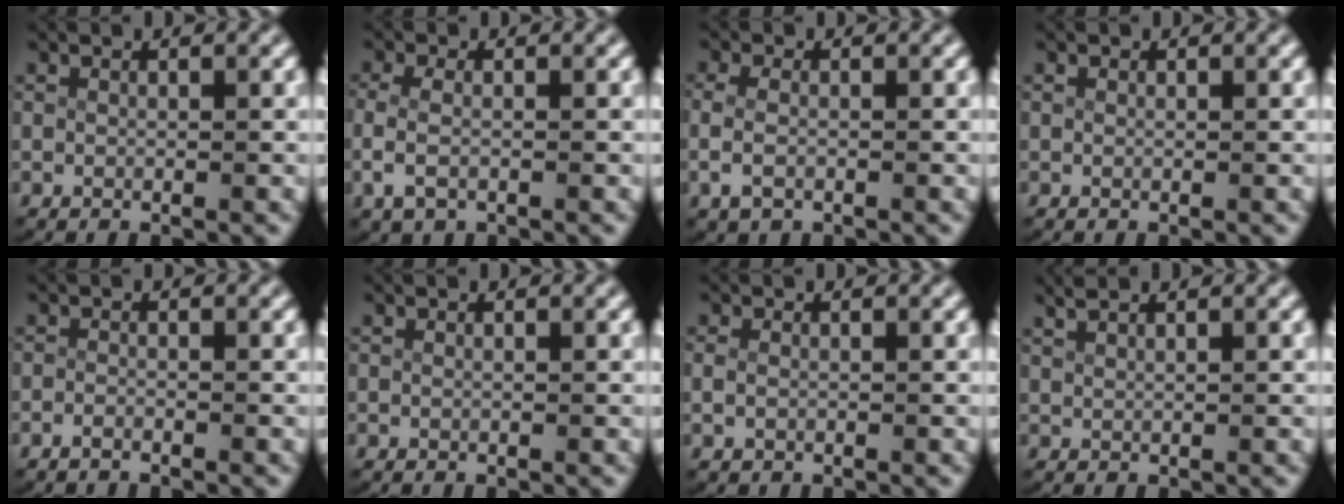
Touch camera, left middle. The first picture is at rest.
{"total": 3.0, "force": [-0.7, 1.9, 2.2], "torque": [-0.072, -0.014, -0.004]}
{"total": 2.7, "force": [-0.7, 1.8, 1.9], "torque": [-0.060, -0.012, -0.004]}
{"total": 0.0}
{"total": 1.3, "force": [-1.3, 0.2, 0.2], "torque": [-0.014, -0.009, -0.022]}
{"total": 0.0}
{"total": 1.2, "force": [-0.1, 0.9, 0.7], "torque": [-0.025, -0.007, 0.004]}
{"total": 1.2, "force": [1.1, 0.0, 0.4], "torque": [-0.010, 0.000, 0.025]}